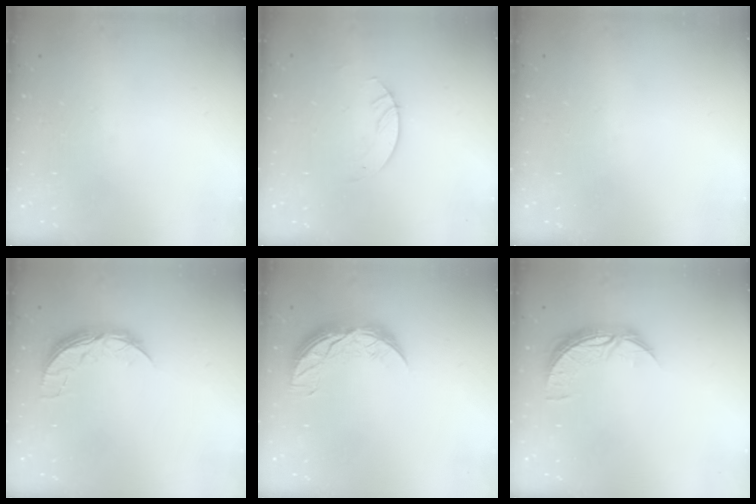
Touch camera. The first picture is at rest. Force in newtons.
{"total": 2.1, "press": 2.1, "slide": 0.2}
{"total": 0.0}
{"total": 8.0, "press": 8.0, "slide": 0.6}
{"total": 9.9, "press": 9.9, "slide": 0.5}
{"total": 8.2, "press": 8.2, "slide": 0.4}